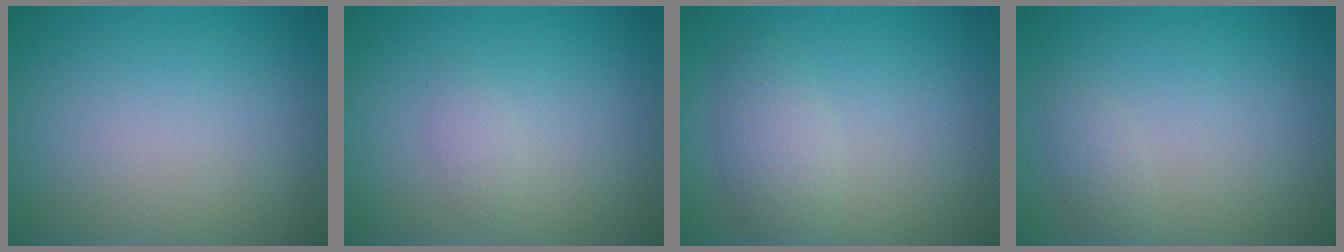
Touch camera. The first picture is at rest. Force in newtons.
{"total": 0.9, "press": 0.9, "slide": 0.1}
{"total": 2.6, "press": 2.6, "slide": 0.1}
{"total": 1.2, "press": 1.2, "slide": 0.1}